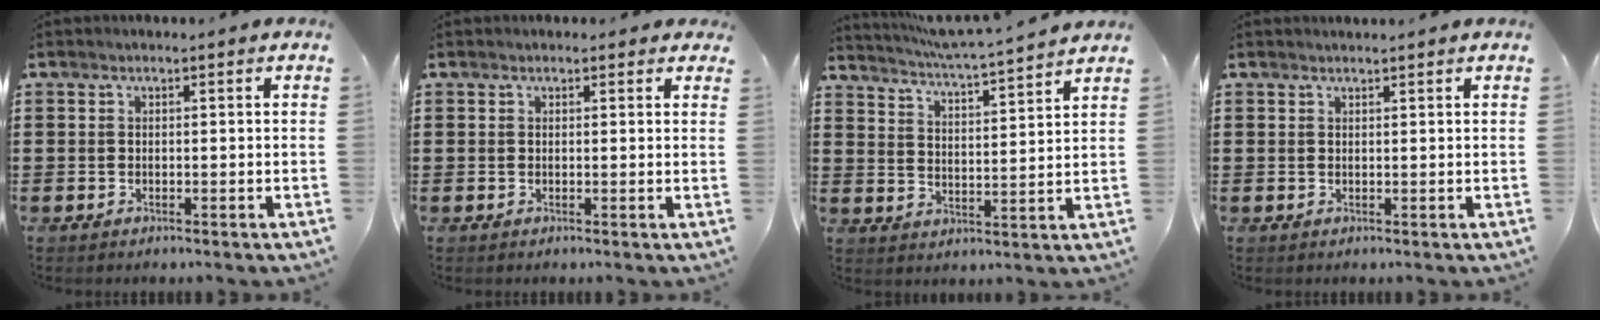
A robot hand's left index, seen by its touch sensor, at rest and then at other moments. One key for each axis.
{"total": 1.0, "fx": 0.8, "fy": 0.5, "fz": 0.3, "tx": -0.007, "ty": 0.006, "tz": 0.014}
{"total": 4.9, "fx": 4.6, "fy": -0.9, "fz": 1.5, "tx": -0.049, "ty": -0.037, "tz": 0.074}
{"total": 0.8, "fx": 0.8, "fy": -0.1, "fz": 0.2, "tx": -0.005, "ty": -0.003, "tz": 0.017}